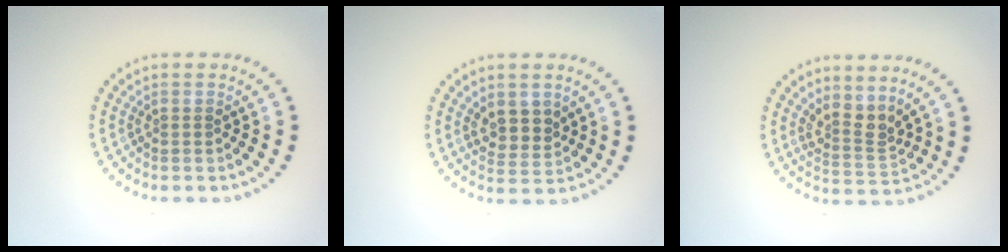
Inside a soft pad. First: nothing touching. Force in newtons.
{"total": 2.5, "press": 2.3, "slide": 1.0}
{"total": 2.7, "press": 1.9, "slide": 1.9}